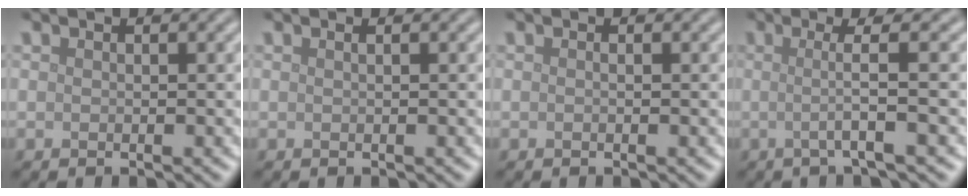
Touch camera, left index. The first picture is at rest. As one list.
[{"total": 0.7, "force": [0.3, 0.3, 0.5], "torque": [-0.007, 0.001, -0.001]}, {"total": 0.0}, {"total": 3.7, "force": [0.1, 0.5, 3.6], "torque": [-0.059, 0.000, -0.008]}]